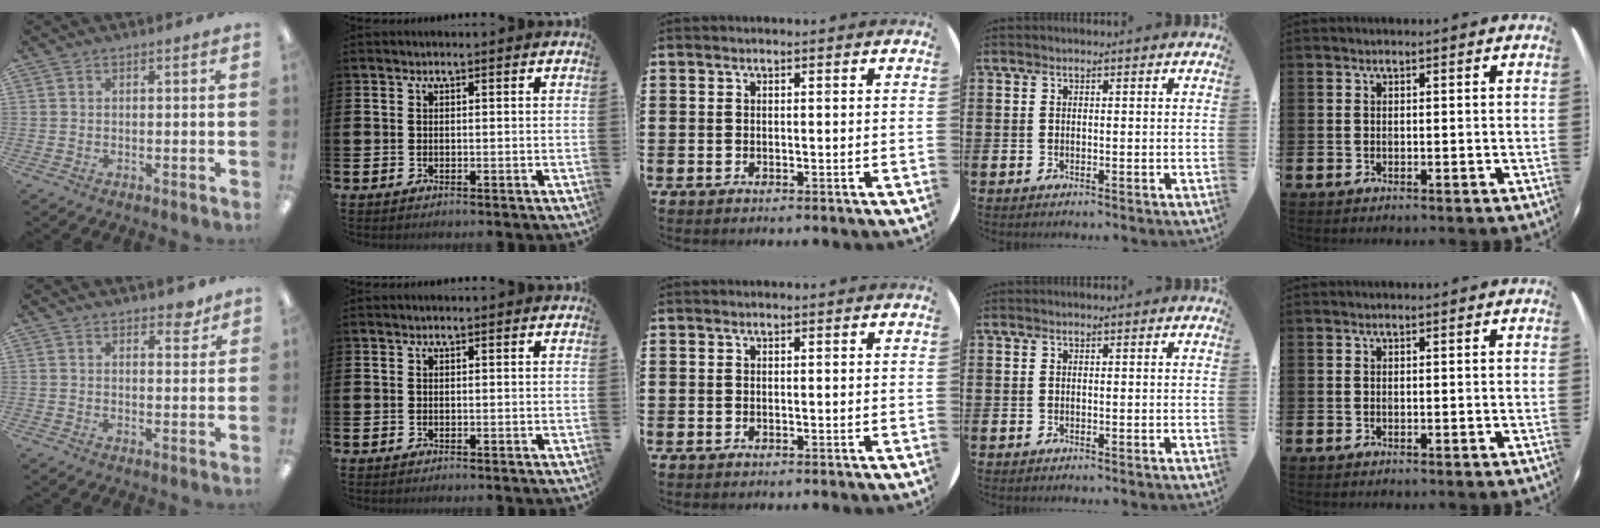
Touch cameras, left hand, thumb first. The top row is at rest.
{"thumb": {"total": 3.7, "force": [3.0, 1.5, 1.5], "torque": [-0.002, -0.017, 0.049]}}